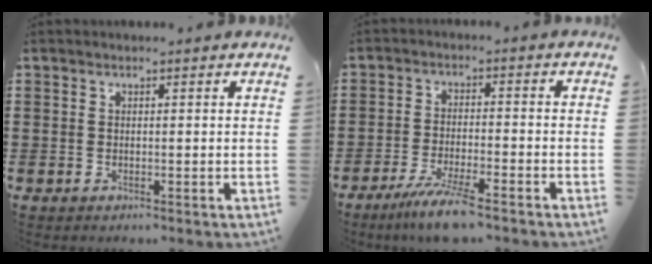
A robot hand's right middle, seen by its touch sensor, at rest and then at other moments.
{"total": 6.2, "force": [-4.9, 0.2, 3.8], "torque": [-0.078, -0.014, -0.089]}